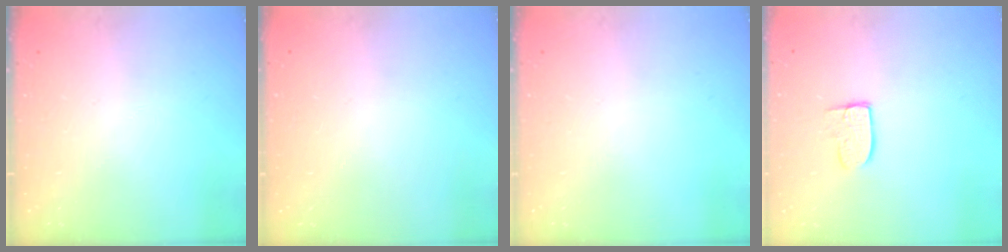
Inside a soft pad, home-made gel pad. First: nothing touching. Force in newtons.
{"total": 0.0}
{"total": 0.0}
{"total": 6.7, "press": 6.7, "slide": 0.4}